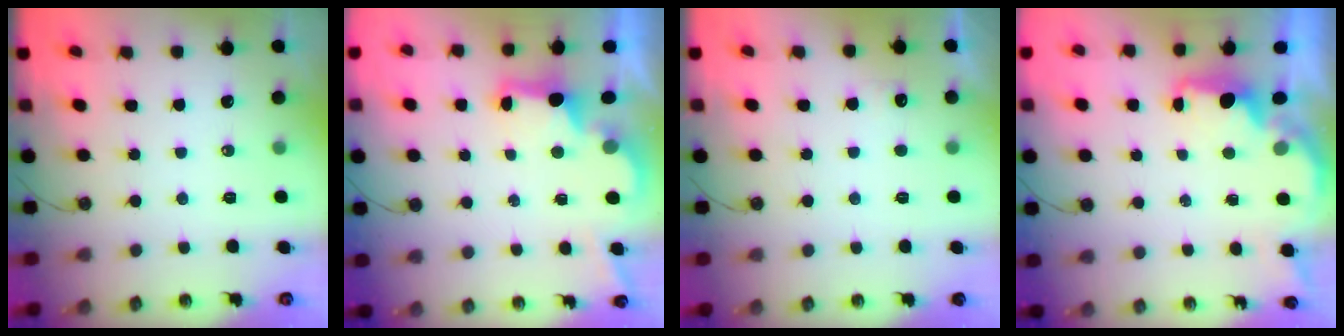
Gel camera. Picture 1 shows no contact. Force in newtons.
{"total": 2.9, "press": 2.7, "slide": 0.9}
{"total": 3.9, "press": 3.7, "slide": 1.1}
{"total": 1.8, "press": 1.7, "slide": 0.5}